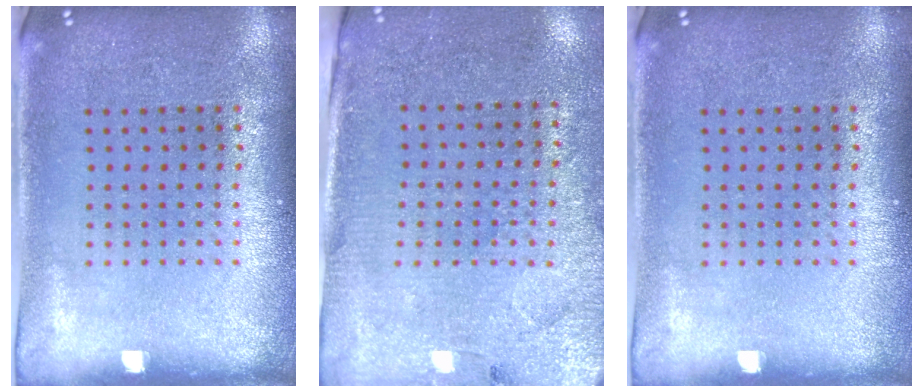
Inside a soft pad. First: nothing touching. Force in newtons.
{"total": 2.9, "press": 2.7, "slide": 1.1}
{"total": 0.0}